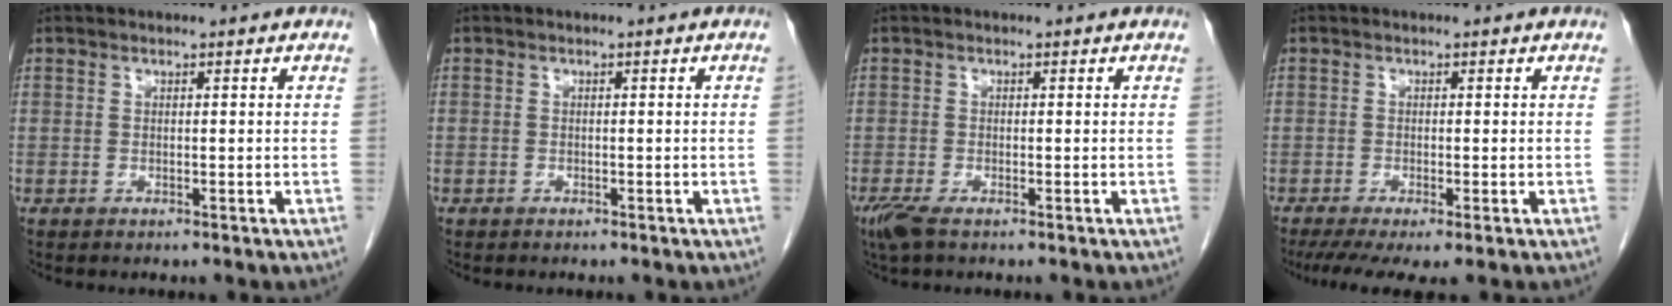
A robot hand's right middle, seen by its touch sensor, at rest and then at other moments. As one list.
[{"total": 0.0}, {"total": 2.8, "force": [-1.8, 0.7, 2.0], "torque": [-0.049, -0.010, -0.034]}, {"total": 5.7, "force": [-3.7, 0.9, 4.3], "torque": [-0.066, -0.016, -0.065]}]